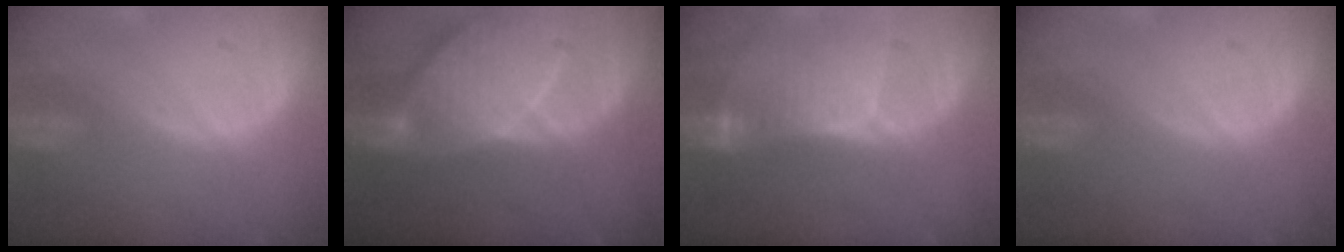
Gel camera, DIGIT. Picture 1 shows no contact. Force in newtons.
{"total": 9.9, "press": 8.9, "slide": 4.3}
{"total": 8.3, "press": 7.7, "slide": 3.2}
{"total": 0.0}